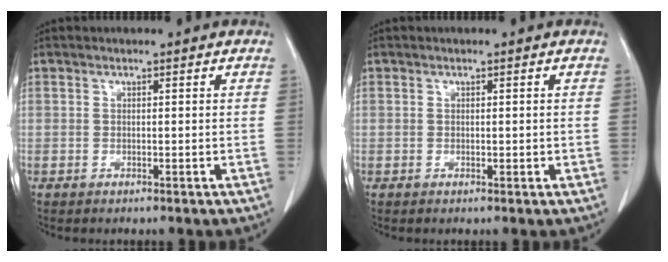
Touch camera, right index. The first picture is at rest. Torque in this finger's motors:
{"motor_torque": [-0.45, 0.89, 0.03, 0.00]}